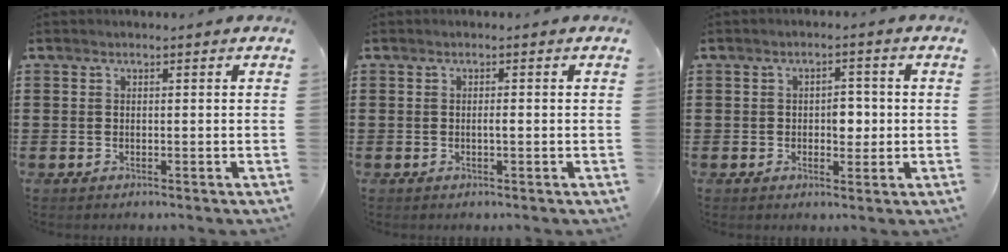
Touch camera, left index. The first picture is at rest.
{"total": 0.9, "force": [-0.2, 0.1, 0.8], "torque": [-0.016, -0.003, -0.003]}
{"total": 3.5, "force": [-0.2, 2.1, 2.8], "torque": [-0.040, 0.001, -0.010]}